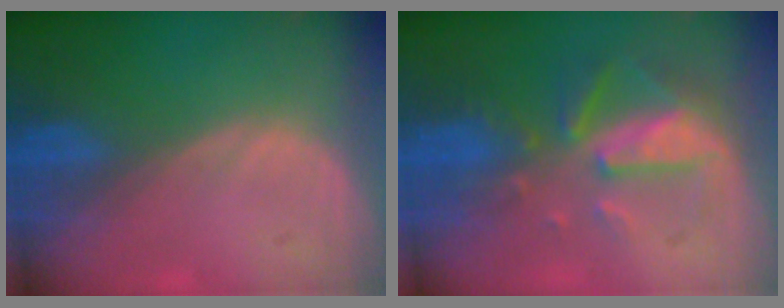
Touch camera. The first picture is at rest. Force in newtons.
{"total": 8.1, "press": 7.5, "slide": 3.3}